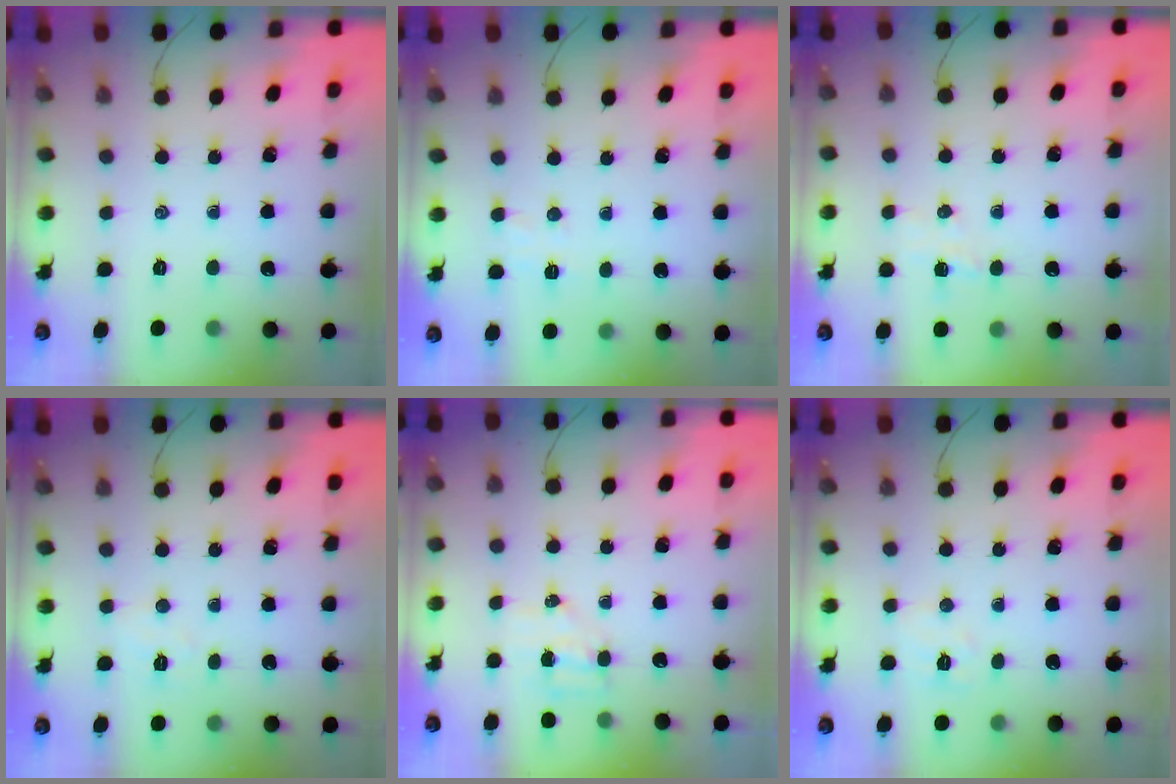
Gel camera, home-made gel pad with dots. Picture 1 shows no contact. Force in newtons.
{"total": 4.7, "press": 4.6, "slide": 0.8}
{"total": 3.9, "press": 3.8, "slide": 0.8}
{"total": 3.9, "press": 3.8, "slide": 0.8}
{"total": 4.5, "press": 4.5, "slide": 0.9}
{"total": 5.4, "press": 5.4, "slide": 0.9}